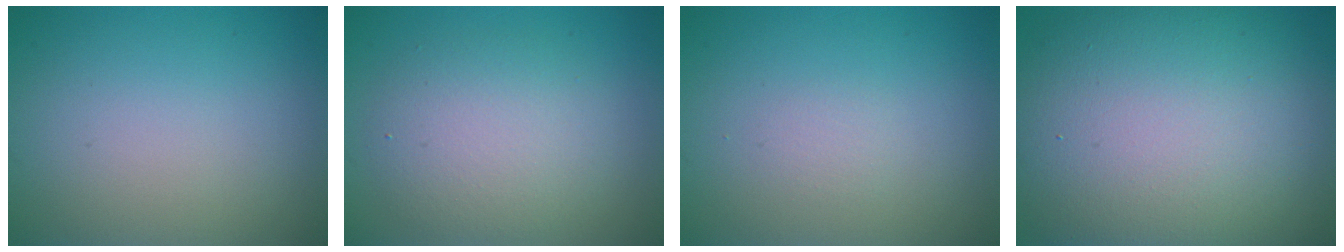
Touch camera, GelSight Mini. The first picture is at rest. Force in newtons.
{"total": 4.7, "press": 4.6, "slide": 0.4}
{"total": 0.7, "press": 0.7, "slide": 0.0}
{"total": 13.3, "press": 13.2, "slide": 0.8}